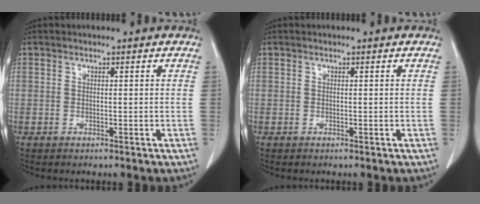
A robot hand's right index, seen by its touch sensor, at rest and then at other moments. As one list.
[{"total": 0.0}]